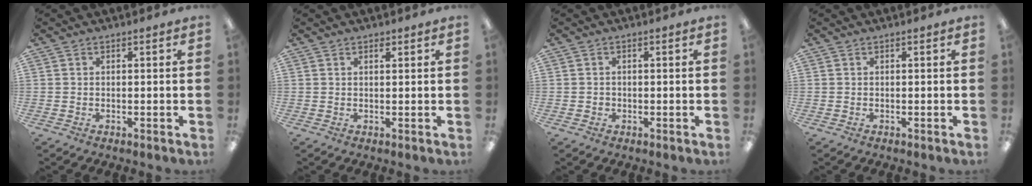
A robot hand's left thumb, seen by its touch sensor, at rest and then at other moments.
{"total": 0.8, "force": [0.6, 0.4, 0.3], "torque": [0.001, -0.004, 0.011]}
{"total": 0.8, "force": [-0.1, 0.8, 0.1], "torque": [-0.003, 0.004, -0.004]}
{"total": 0.0}